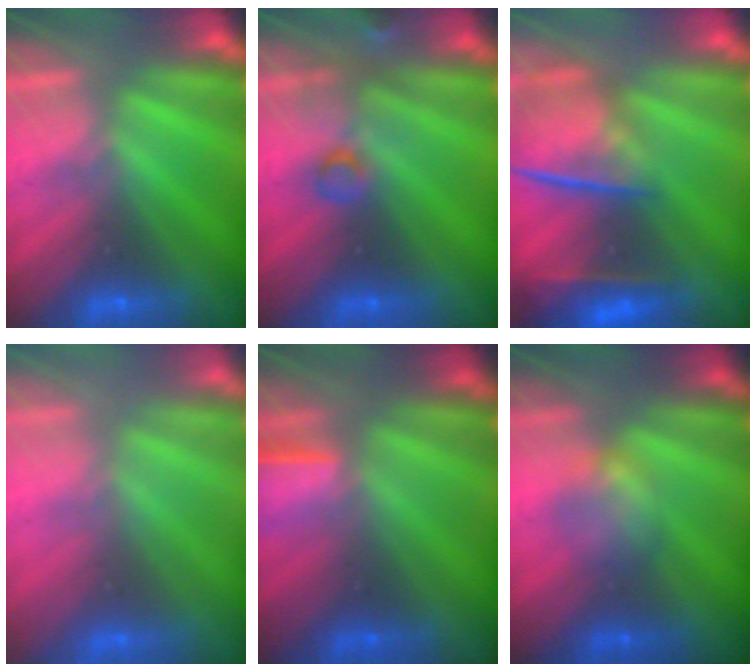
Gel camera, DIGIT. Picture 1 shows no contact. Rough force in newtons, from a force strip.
{"total": 2.9}
{"total": 7.3}
{"total": 3.0}
{"total": 1.4}
{"total": 2.3}